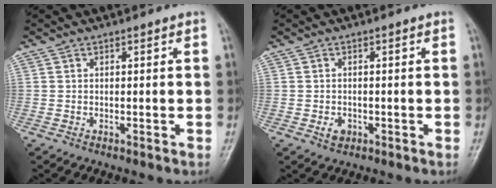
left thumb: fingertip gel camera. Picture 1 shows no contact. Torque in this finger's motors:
{"motor_torque": [0.03, 0.77, 0.48, 0.46, 0.03]}